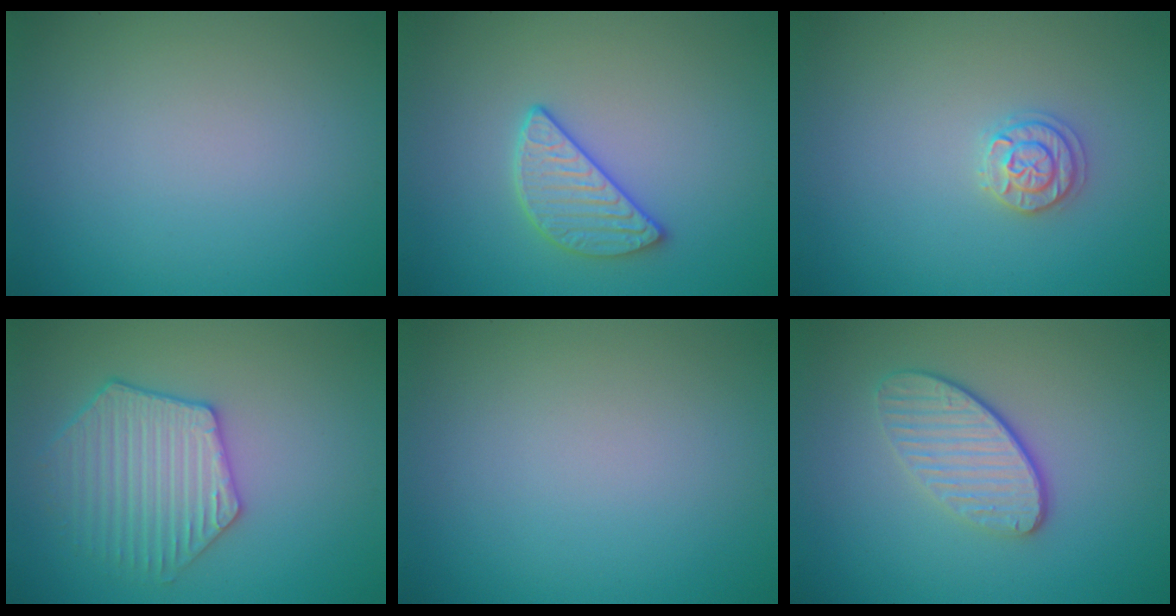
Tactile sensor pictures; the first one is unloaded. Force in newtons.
{"total": 2.9, "press": 2.6, "slide": 1.1}
{"total": 1.8, "press": 1.8, "slide": 0.1}
{"total": 4.2, "press": 4.1, "slide": 1.1}
{"total": 0.0}
{"total": 3.6, "press": 2.9, "slide": 2.2}